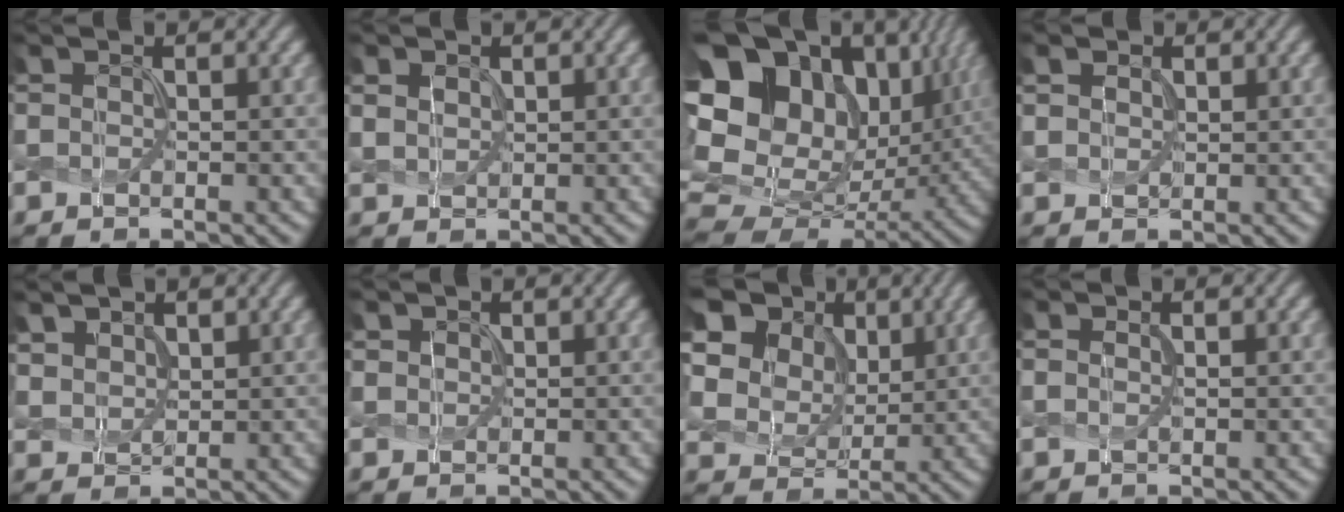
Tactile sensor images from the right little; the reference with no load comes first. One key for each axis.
{"total": 1.2, "fx": 0.5, "fy": 1.0, "fz": 0.4, "tx": -0.011, "ty": -0.004, "tz": 0.016}
{"total": 22.2, "fx": 6.8, "fy": 16.9, "fz": 12.7, "tx": -0.303, "ty": 0.032, "tz": 0.140}
{"total": 1.5, "fx": 0.7, "fy": 1.2, "fz": 0.6, "tx": -0.015, "ty": -0.002, "tz": 0.016}
{"total": 3.2, "fx": 2.0, "fy": 2.1, "fz": 1.4, "tx": -0.047, "ty": -0.002, "tz": 0.045}
{"total": 0.7, "fx": 0.3, "fy": 0.6, "fz": -0.2, "tx": 0.006, "ty": -0.003, "tz": 0.009}
{"total": 13.1, "fx": 4.6, "fy": 10.4, "fz": 6.6, "tx": -0.165, "ty": 0.031, "tz": 0.093}
{"total": 0.5, "fx": -0.1, "fy": 0.2, "fz": 0.5, "tx": -0.008, "ty": -0.003, "tz": 0.000}